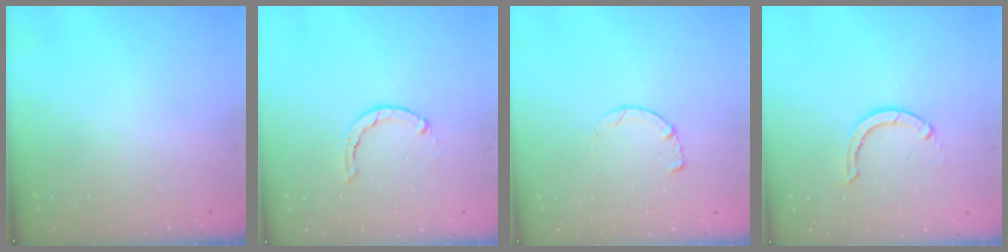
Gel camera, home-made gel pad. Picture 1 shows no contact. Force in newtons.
{"total": 1.5, "press": 1.5, "slide": 0.2}
{"total": 2.5, "press": 2.5, "slide": 0.3}
{"total": 2.9, "press": 2.9, "slide": 0.1}